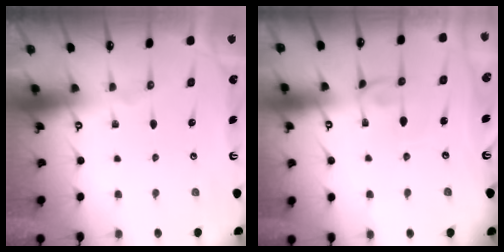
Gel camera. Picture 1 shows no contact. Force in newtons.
{"total": 2.0, "press": 2.0, "slide": 0.2}